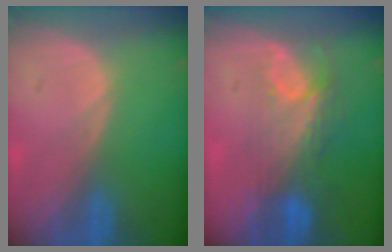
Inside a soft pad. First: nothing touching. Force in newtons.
{"total": 7.6, "press": 6.7, "slide": 3.5}